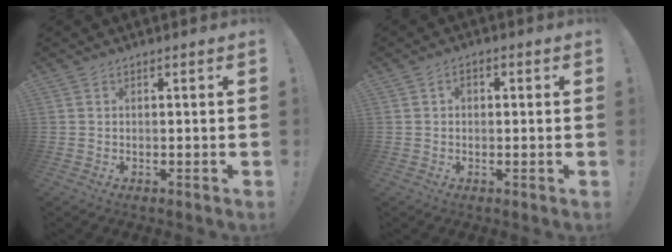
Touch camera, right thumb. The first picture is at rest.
{"total": 1.8, "force": [-0.3, 1.4, 1.1], "torque": [-0.012, 0.005, -0.008]}